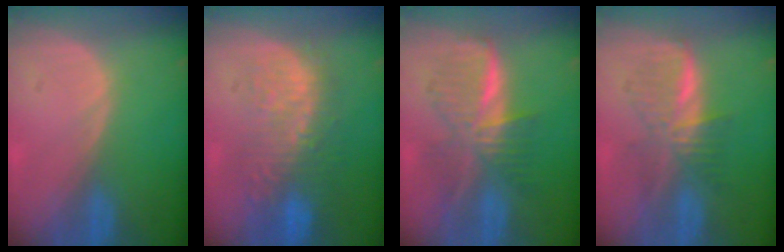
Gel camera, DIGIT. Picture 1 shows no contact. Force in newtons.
{"total": 11.1, "press": 9.7, "slide": 5.5}
{"total": 7.7, "press": 7.7, "slide": 0.3}
{"total": 6.0, "press": 6.0, "slide": 0.1}